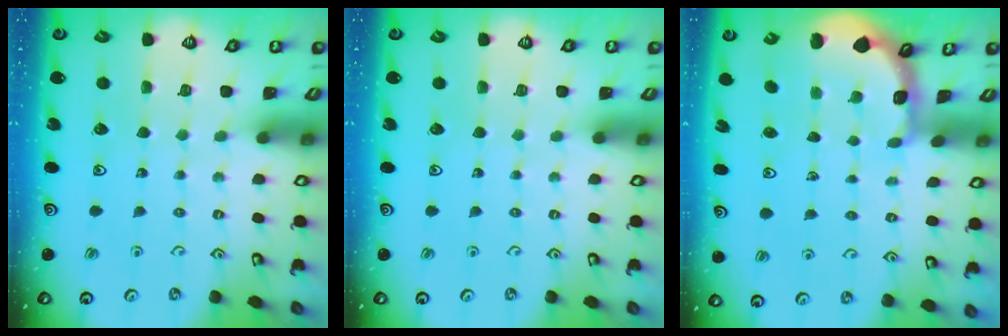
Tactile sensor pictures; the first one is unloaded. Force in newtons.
{"total": 0.0}
{"total": 1.9, "press": 1.9, "slide": 0.2}